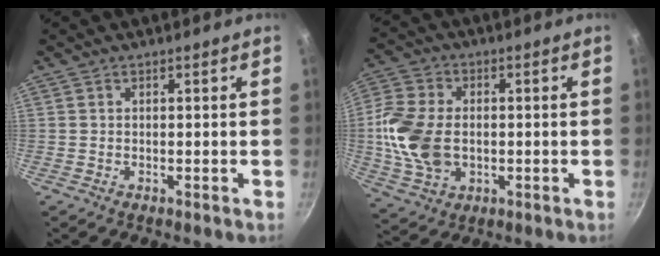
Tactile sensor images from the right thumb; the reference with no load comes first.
{"total": 14.0, "force": [-0.7, 9.9, 9.9], "torque": [-0.186, 0.004, -0.014]}